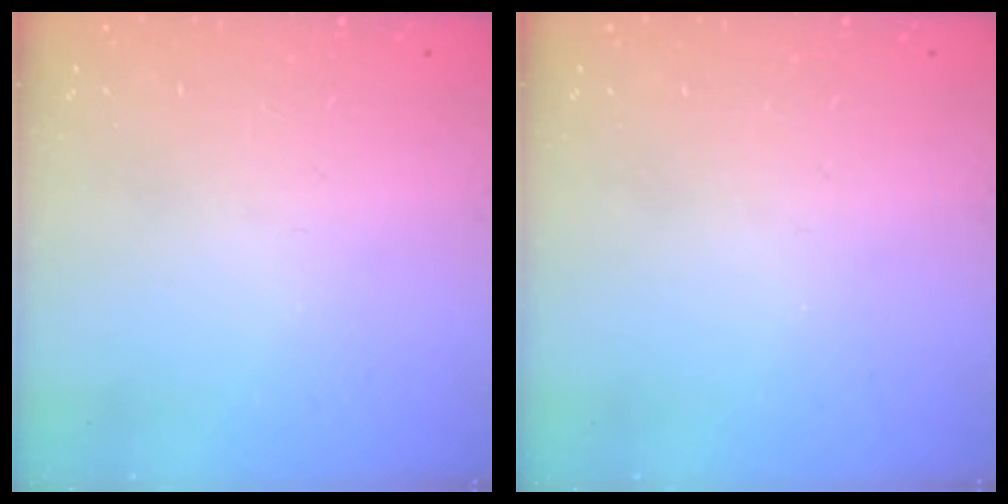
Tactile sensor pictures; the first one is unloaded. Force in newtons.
{"total": 0.0}